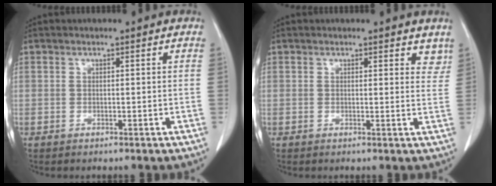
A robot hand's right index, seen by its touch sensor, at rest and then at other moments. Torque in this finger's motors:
{"motor_torque": [-0.10, 0.26, 0.05, -0.01]}